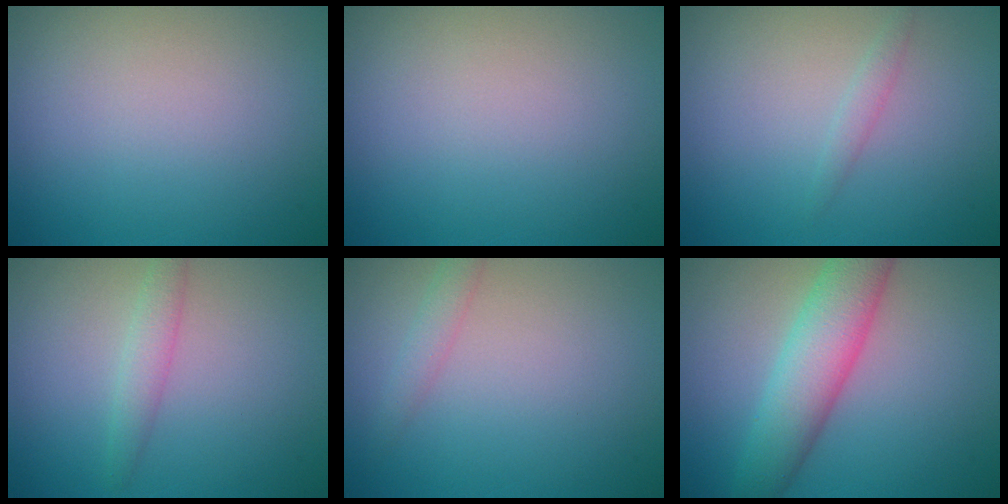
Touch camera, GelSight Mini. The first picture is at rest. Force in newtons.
{"total": 0.0}
{"total": 0.9, "press": 0.9, "slide": 0.1}
{"total": 1.7, "press": 1.7, "slide": 0.0}
{"total": 1.3, "press": 1.3, "slide": 0.0}
{"total": 5.7, "press": 5.7, "slide": 0.1}